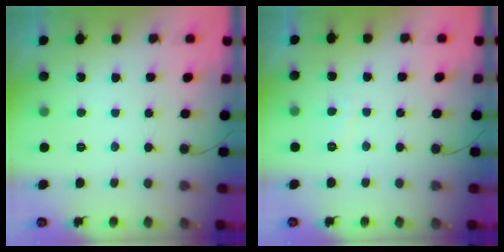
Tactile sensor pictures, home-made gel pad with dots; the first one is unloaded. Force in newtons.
{"total": 1.3, "press": 1.2, "slide": 0.6}